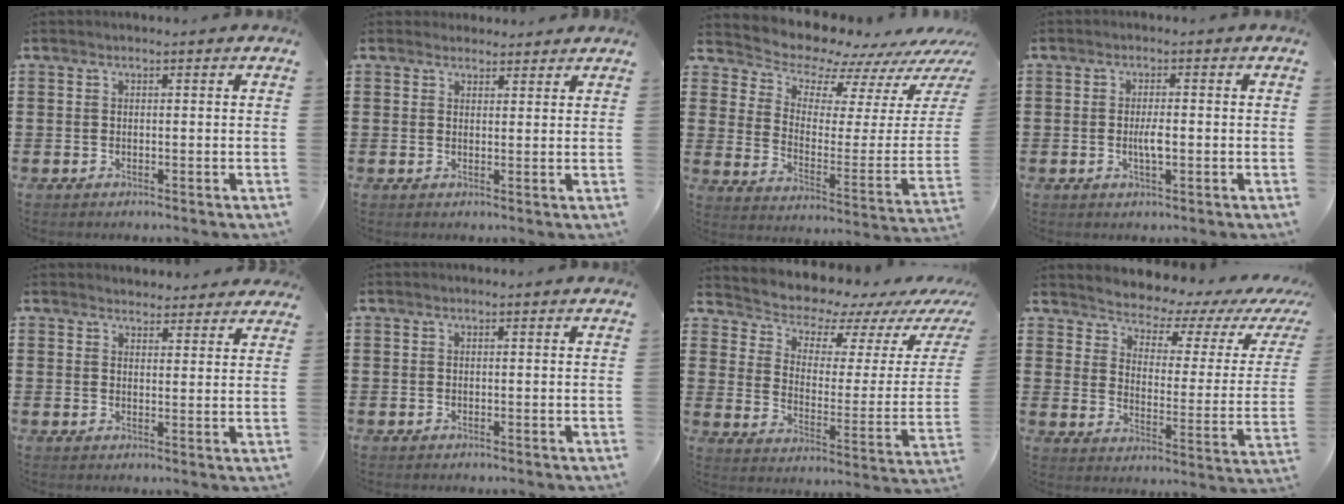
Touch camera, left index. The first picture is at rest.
{"total": 2.4, "force": [2.2, 0.8, 0.0], "torque": [-0.007, 0.001, 0.044]}
{"total": 7.5, "force": [7.1, 2.1, 0.5], "torque": [-0.042, -0.075, 0.122]}
{"total": 2.9, "force": [-0.3, 0.7, 2.8], "torque": [-0.050, -0.001, -0.005]}
{"total": 3.2, "force": [3.1, 0.9, 0.1], "torque": [-0.003, -0.010, 0.057]}
{"total": 0.0}
{"total": 6.3, "force": [5.8, 2.2, 0.8], "torque": [-0.048, -0.052, 0.098]}
{"total": 3.2, "force": [3.0, 1.2, 0.4], "torque": [-0.032, -0.032, 0.043]}